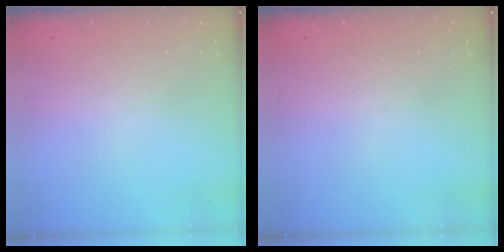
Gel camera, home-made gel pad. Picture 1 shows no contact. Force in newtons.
{"total": 0.0}